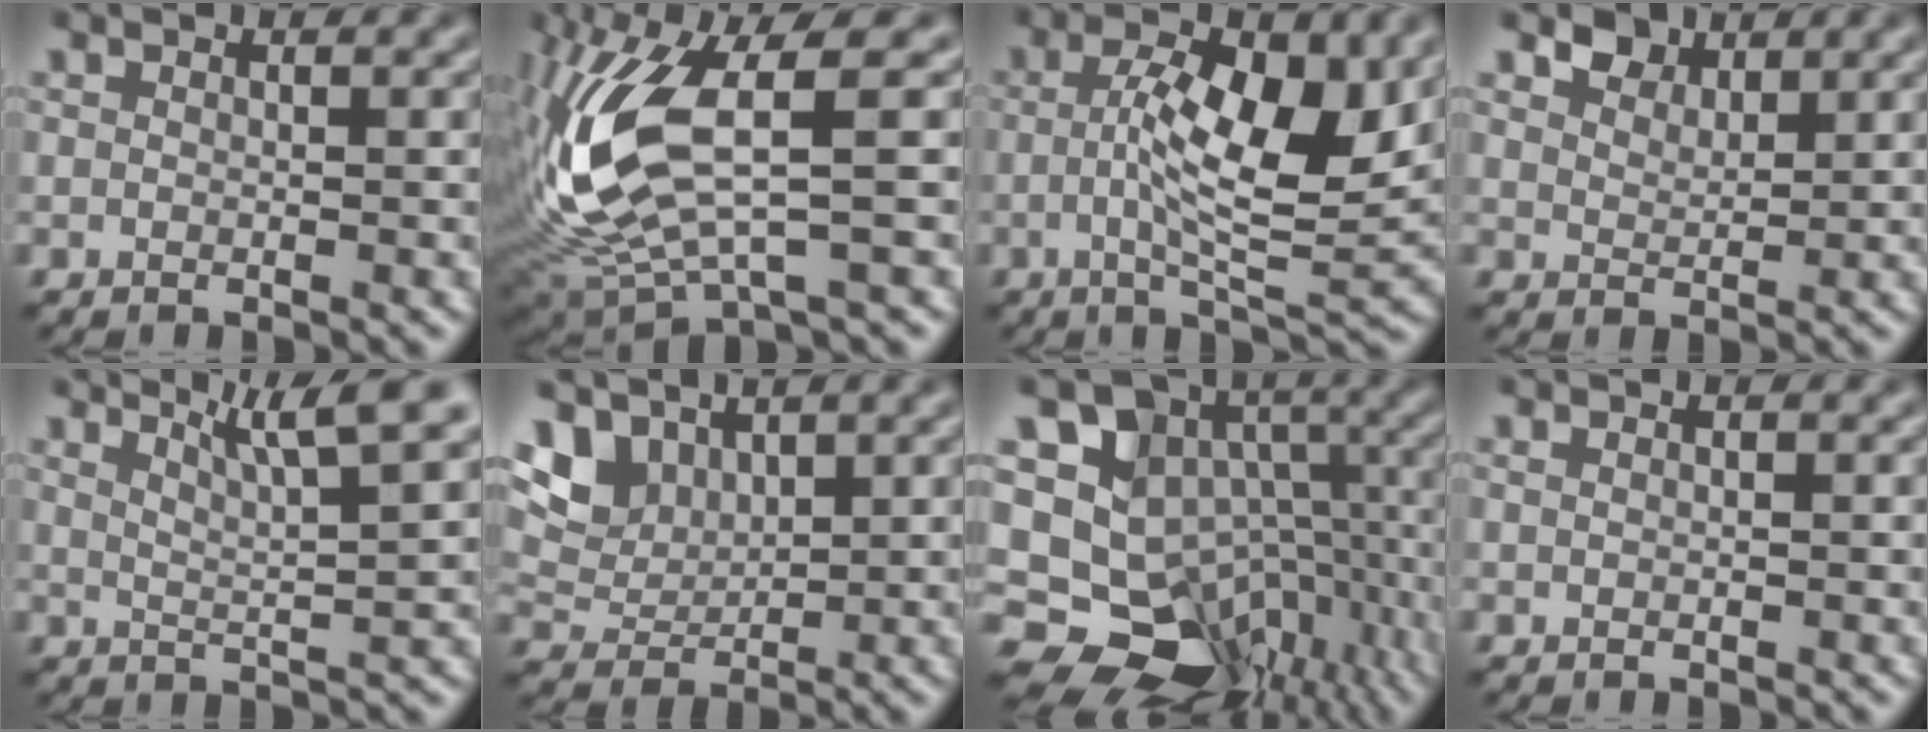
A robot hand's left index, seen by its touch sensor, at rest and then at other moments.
{"total": 10.3, "force": [1.2, 3.6, 9.6], "torque": [-0.222, -0.010, 0.025]}
{"total": 8.3, "force": [0.7, 2.8, 7.8], "torque": [-0.129, 0.001, 0.011]}
{"total": 2.6, "force": [2.2, 1.2, 0.7], "torque": [-0.020, -0.006, 0.043]}
{"total": 6.4, "force": [4.6, 1.2, 4.3], "torque": [-0.054, 0.022, 0.047]}
{"total": 4.8, "force": [2.9, 2.9, 2.3], "torque": [-0.057, -0.003, 0.062]}
{"total": 12.4, "force": [-4.0, 10.4, 5.6], "torque": [-0.104, 0.009, -0.052]}
{"total": 0.0}